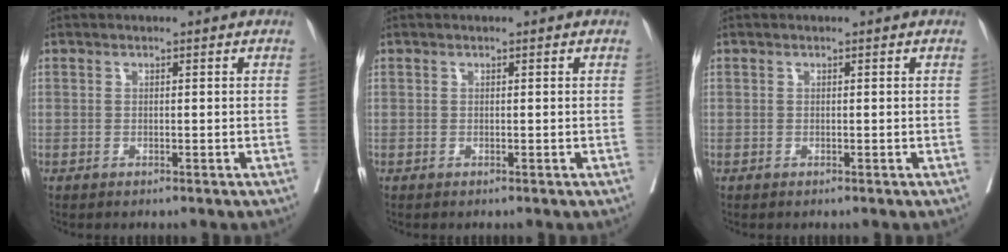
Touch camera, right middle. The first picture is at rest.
{"total": 0.0}
{"total": 0.0}